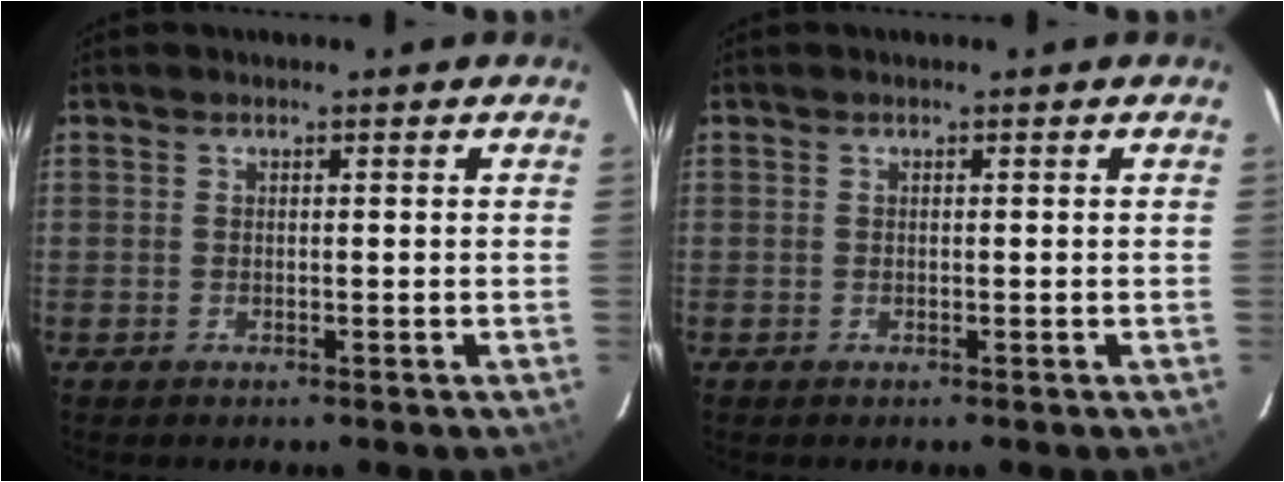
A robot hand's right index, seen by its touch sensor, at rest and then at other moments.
{"total": 0.0}